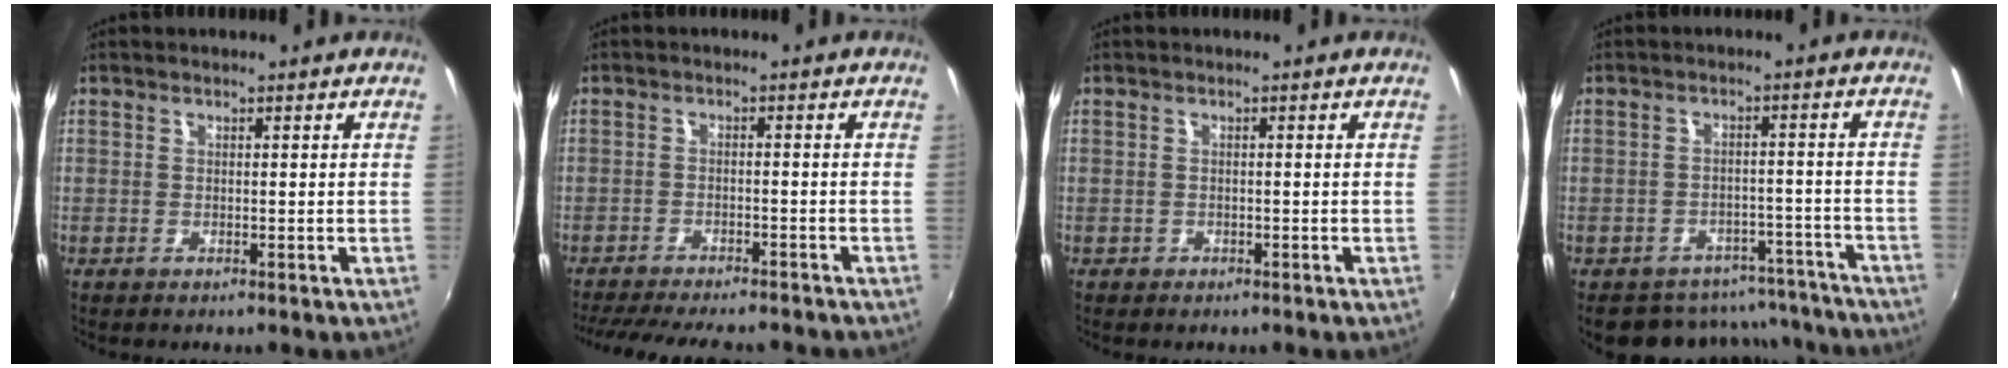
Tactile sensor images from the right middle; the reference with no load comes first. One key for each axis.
{"total": 14.7, "fx": -12.8, "fy": 3.3, "fz": 6.4, "tx": -0.137, "ty": -0.023, "tz": -0.189}
{"total": 1.3, "fx": -0.7, "fy": 1.1, "fz": 0.3, "tx": -0.010, "ty": -0.003, "tz": -0.008}
{"total": 14.3, "fx": -12.5, "fy": 6.4, "fz": 2.8, "tx": -0.056, "ty": 0.033, "tz": -0.147}